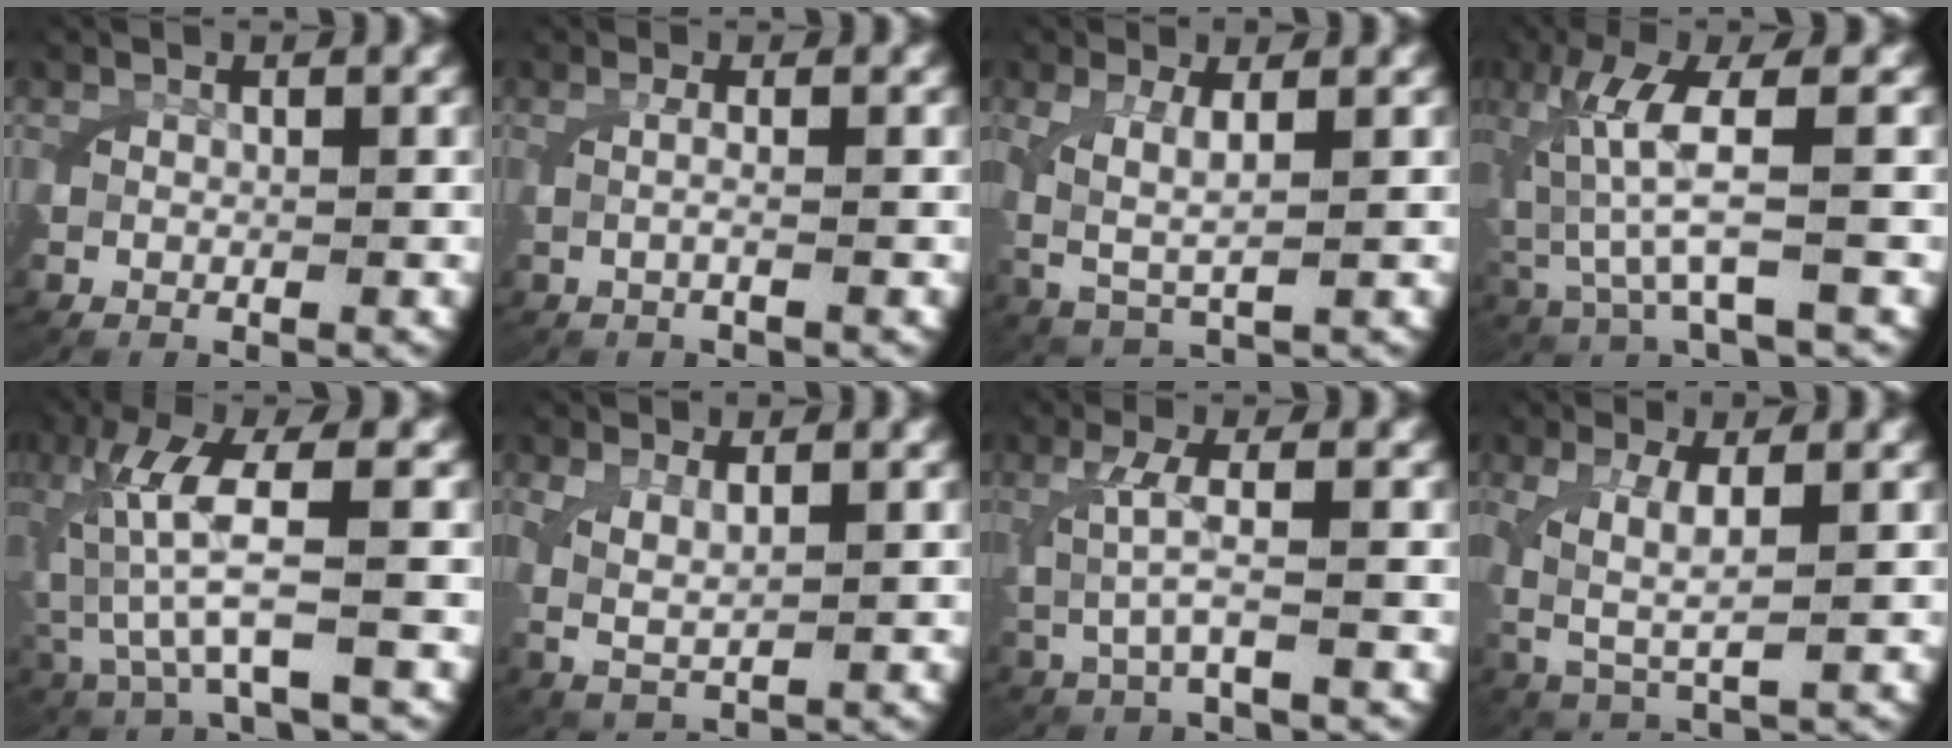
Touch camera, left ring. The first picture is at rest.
{"total": 1.5, "force": [-0.1, 0.1, 1.5], "torque": [-0.043, -0.001, -0.002]}
{"total": 4.1, "force": [0.6, 2.7, 3.1], "torque": [-0.091, -0.020, 0.023]}
{"total": 6.3, "force": [0.3, 2.3, 5.8], "torque": [-0.140, -0.007, 0.017]}
{"total": 7.0, "force": [0.3, 2.4, 6.6], "torque": [-0.151, -0.007, 0.016]}
{"total": 3.9, "force": [0.7, 2.8, 2.7], "torque": [-0.075, -0.010, 0.021]}
{"total": 2.9, "force": [0.2, 0.4, 2.9], "torque": [-0.072, -0.005, 0.009]}
{"total": 3.9, "force": [0.3, 2.1, 3.2], "torque": [-0.084, -0.017, 0.019]}